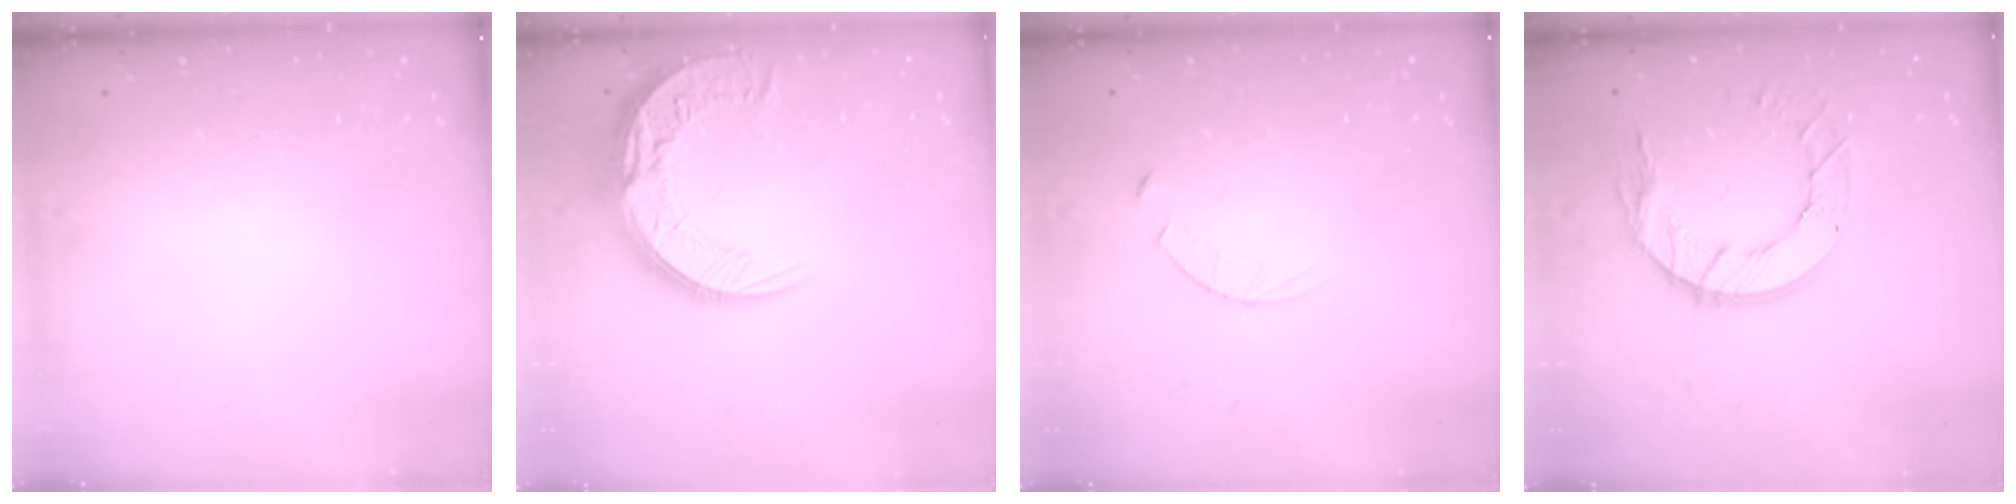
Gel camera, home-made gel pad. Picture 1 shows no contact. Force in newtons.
{"total": 18.8, "press": 18.7, "slide": 1.5}
{"total": 3.9, "press": 3.9, "slide": 0.4}
{"total": 12.3, "press": 12.3, "slide": 1.2}